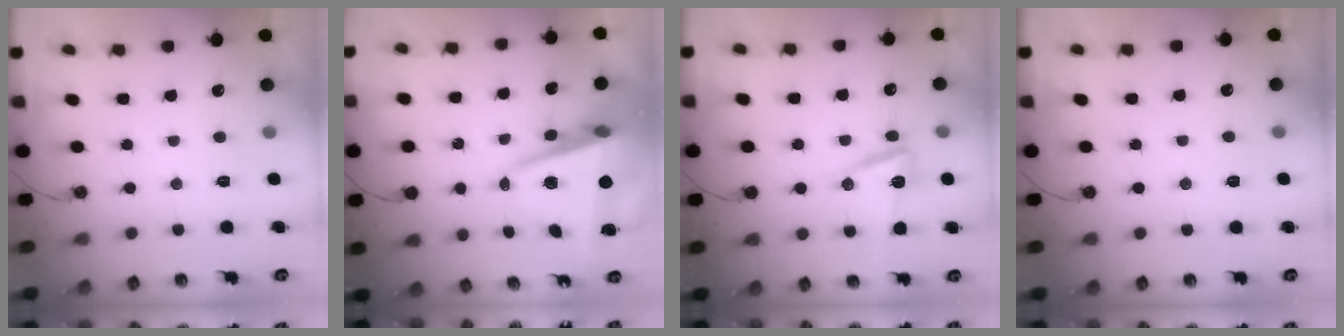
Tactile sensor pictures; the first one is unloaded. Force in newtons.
{"total": 9.2, "press": 9.1, "slide": 1.3}
{"total": 11.7, "press": 11.6, "slide": 1.3}
{"total": 3.1, "press": 2.9, "slide": 1.1}